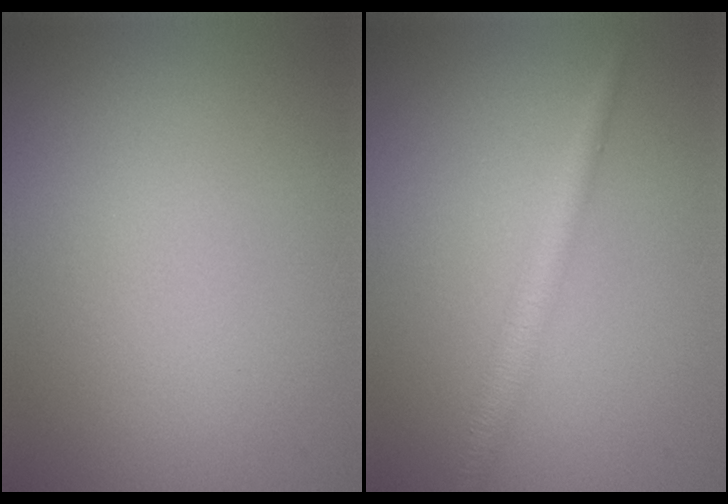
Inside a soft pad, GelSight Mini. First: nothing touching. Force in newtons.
{"total": 2.5, "press": 2.5, "slide": 0.0}